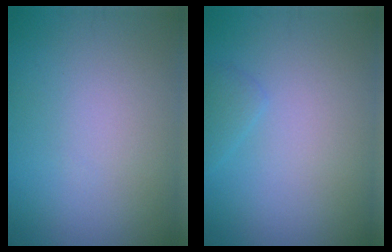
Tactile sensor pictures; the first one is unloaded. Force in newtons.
{"total": 1.0, "press": 1.0, "slide": 0.1}